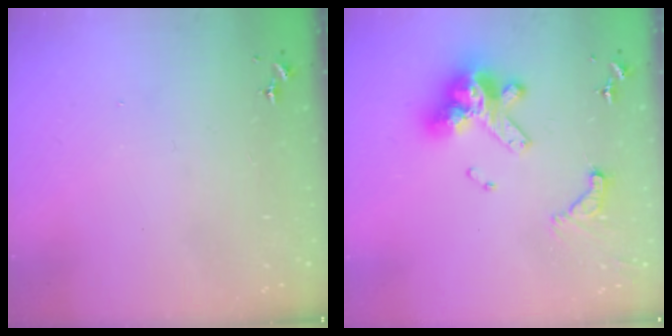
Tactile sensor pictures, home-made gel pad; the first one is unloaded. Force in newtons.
{"total": 17.1, "press": 17.0, "slide": 1.9}